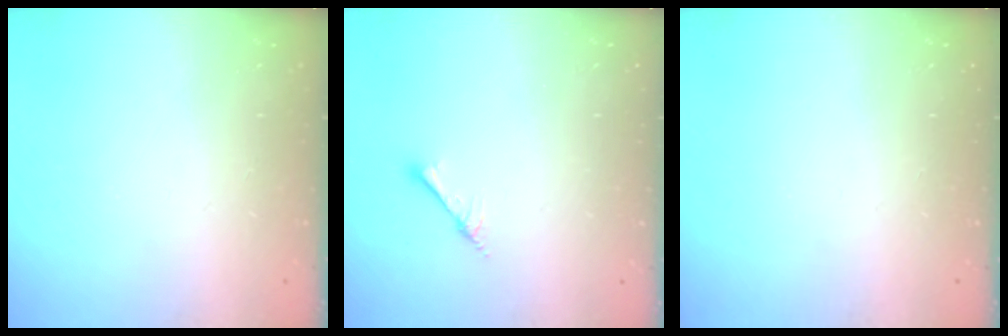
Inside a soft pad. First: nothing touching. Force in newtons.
{"total": 2.0, "press": 2.0, "slide": 0.2}
{"total": 0.0}